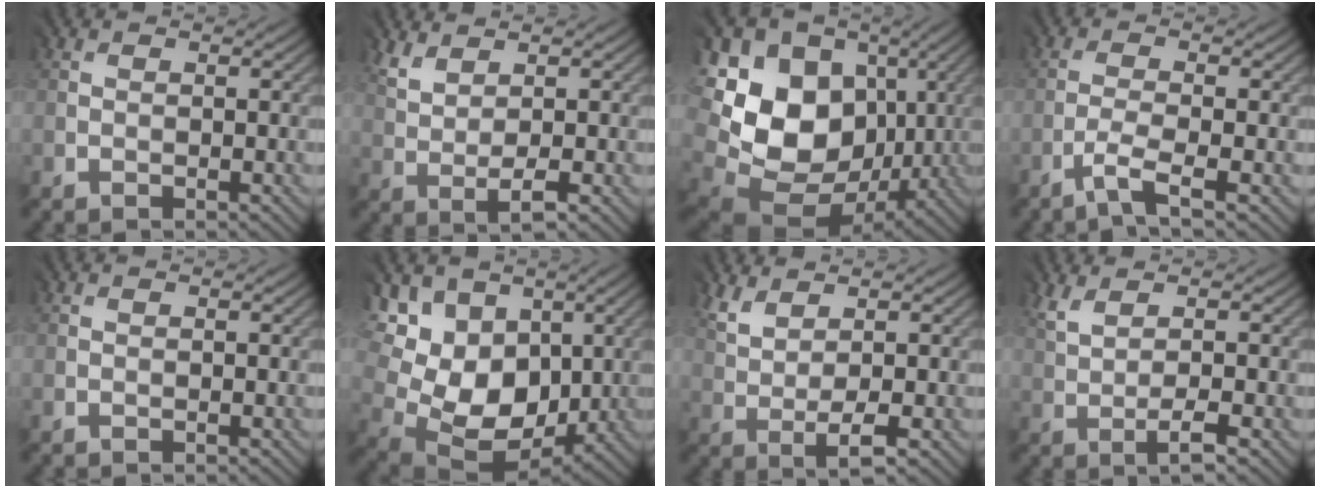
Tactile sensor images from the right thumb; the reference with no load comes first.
{"total": 3.4, "force": [2.3, 0.8, 2.3], "torque": [-0.061, -0.001, 0.047]}
{"total": 16.0, "force": [1.9, 13.0, 9.3], "torque": [-0.212, -0.026, 0.057]}
{"total": 3.3, "force": [-2.2, 0.0, 2.4], "torque": [-0.056, 0.004, -0.051]}
{"total": 0.0}
{"total": 13.6, "force": [3.3, 10.2, 8.4], "torque": [-0.189, -0.007, 0.076]}
{"total": 3.9, "force": [2.2, 1.0, 3.0], "torque": [-0.073, -0.002, 0.045]}
{"total": 3.0, "force": [1.0, 0.3, 2.8], "torque": [-0.065, 0.001, 0.020]}